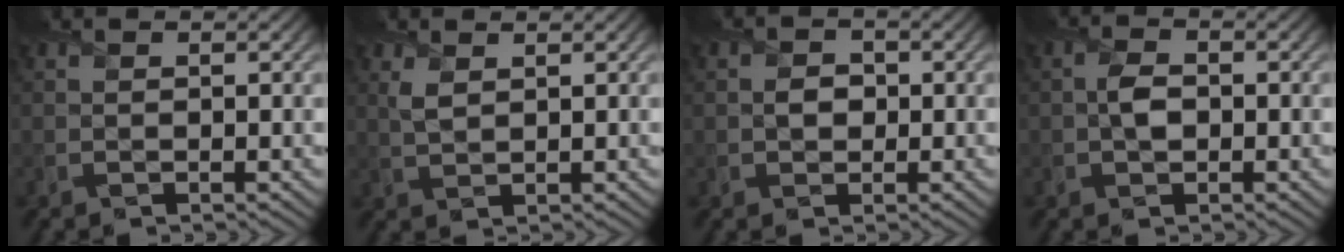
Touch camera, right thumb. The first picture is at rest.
{"total": 2.0, "force": [1.1, 0.9, 1.3], "torque": [-0.039, 0.001, 0.026]}
{"total": 1.7, "force": [-0.3, 1.6, 0.7], "torque": [-0.011, -0.006, -0.010]}
{"total": 2.4, "force": [-0.3, 1.6, 1.7], "torque": [-0.036, 0.001, -0.007]}